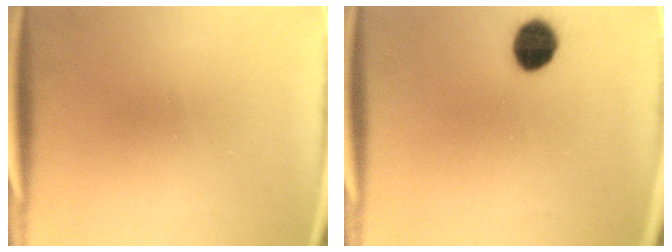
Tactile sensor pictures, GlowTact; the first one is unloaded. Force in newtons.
{"total": 8.9}